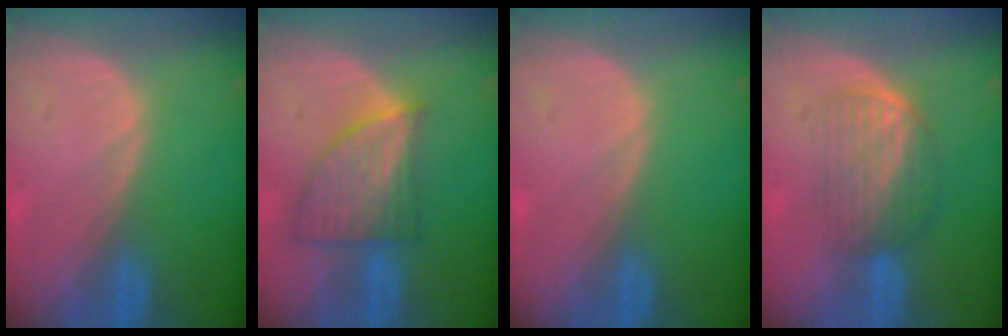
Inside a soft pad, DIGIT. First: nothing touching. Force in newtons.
{"total": 7.5, "press": 6.7, "slide": 3.4}
{"total": 0.0}
{"total": 5.8, "press": 5.5, "slide": 2.0}